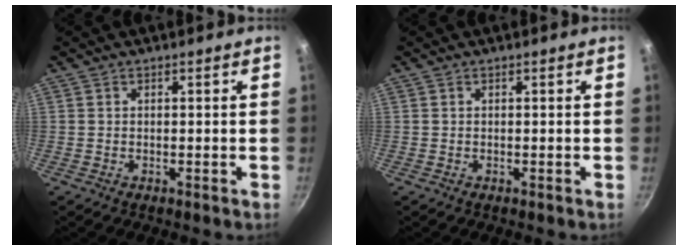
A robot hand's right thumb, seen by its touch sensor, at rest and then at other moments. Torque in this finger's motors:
{"motor_torque": [-0.07, 0.07, 0.04, 0.04, 0.00]}